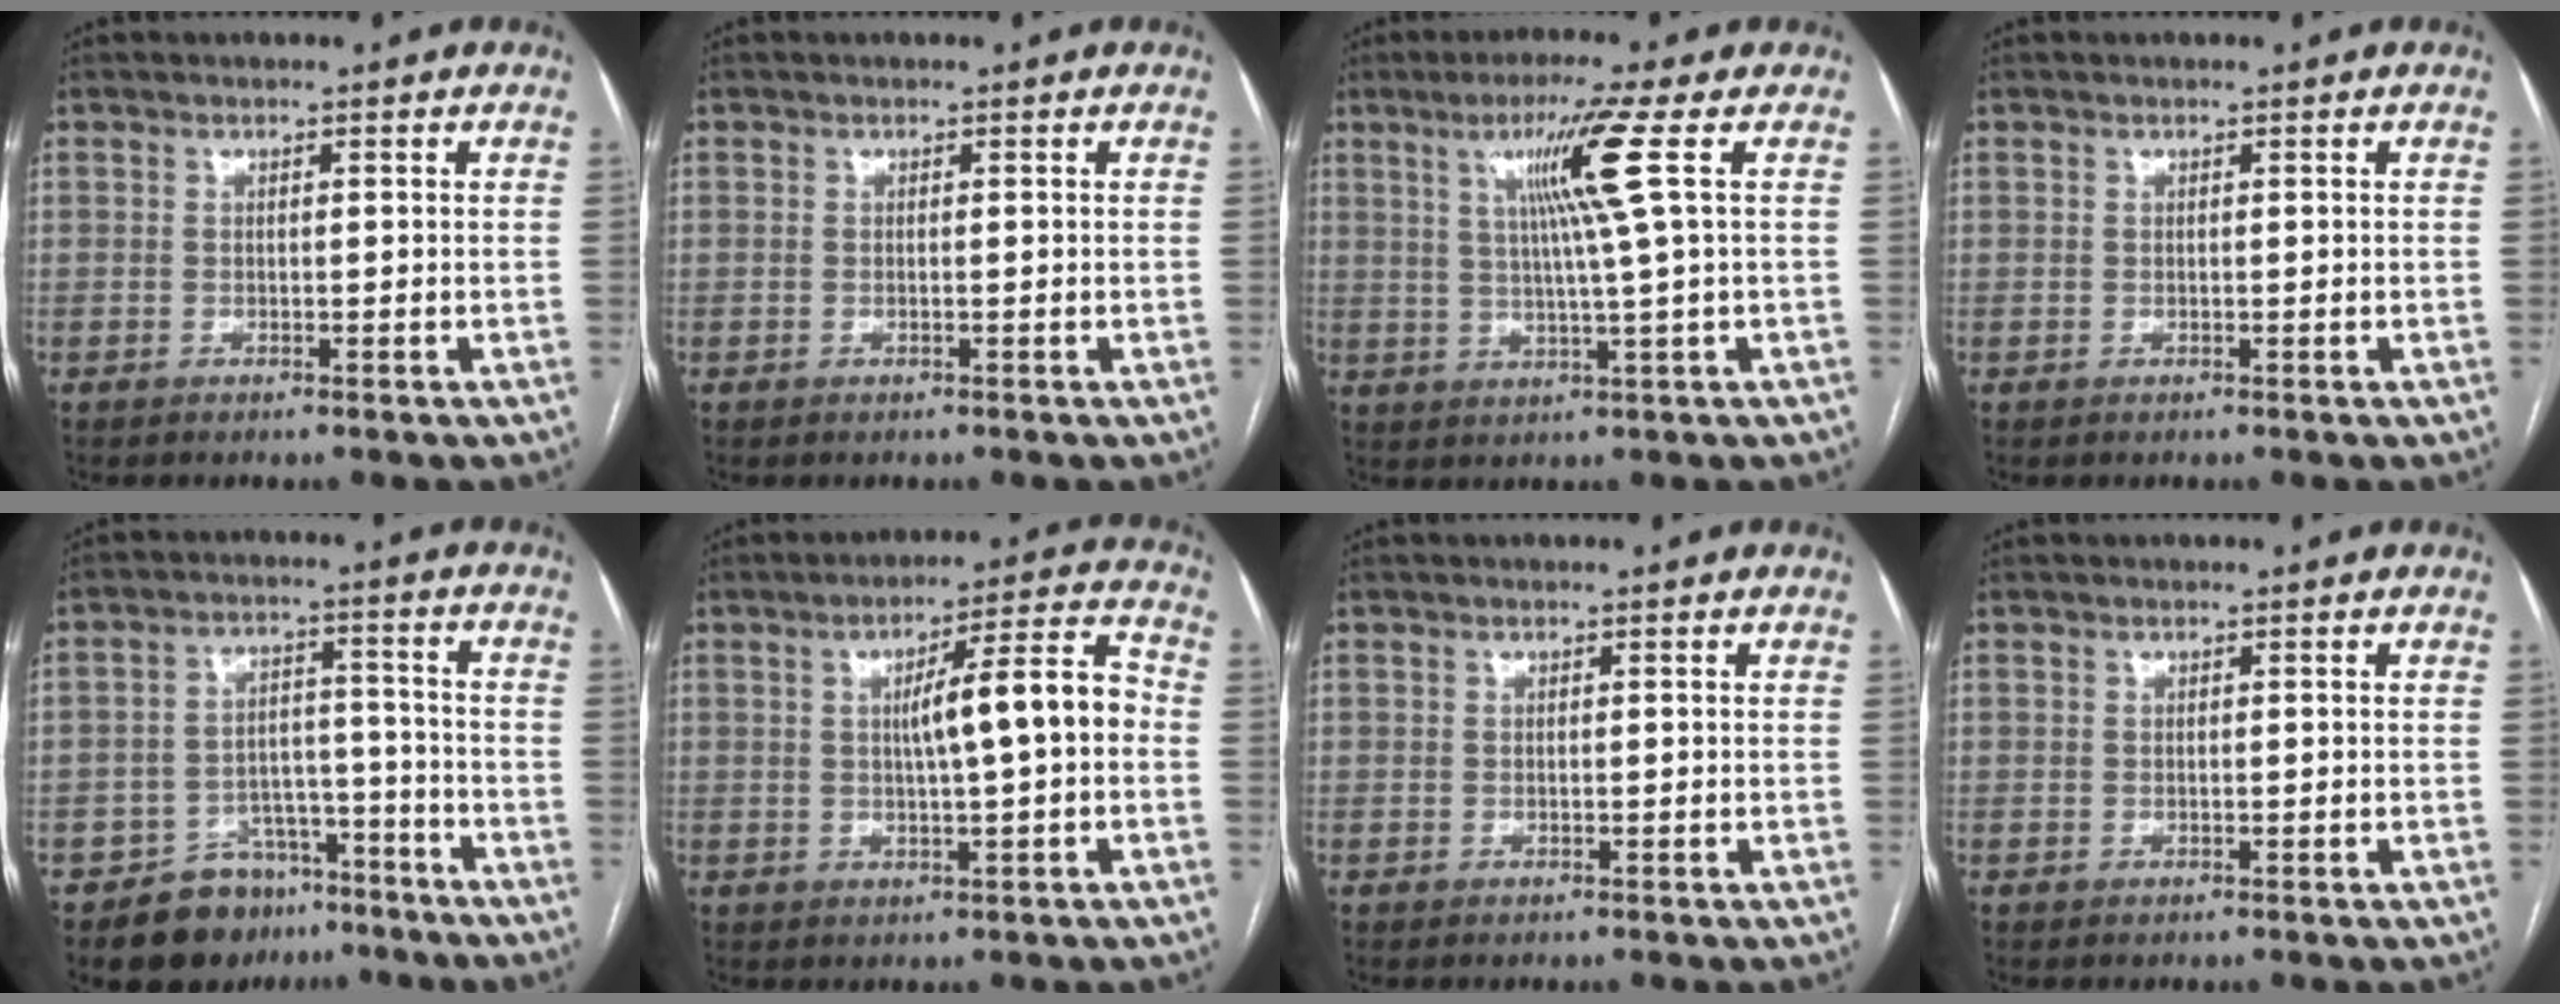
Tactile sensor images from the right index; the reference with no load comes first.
{"total": 0.0}
{"total": 8.4, "force": [2.7, -2.2, 7.6], "torque": [-0.137, 0.001, 0.054]}
{"total": 0.0}
{"total": 9.8, "force": [-7.1, 6.2, 2.5], "torque": [-0.026, 0.036, -0.106]}
{"total": 9.4, "force": [0.0, 0.8, 9.4], "torque": [-0.139, 0.023, -0.001]}
{"total": 0.0}
{"total": 0.0}